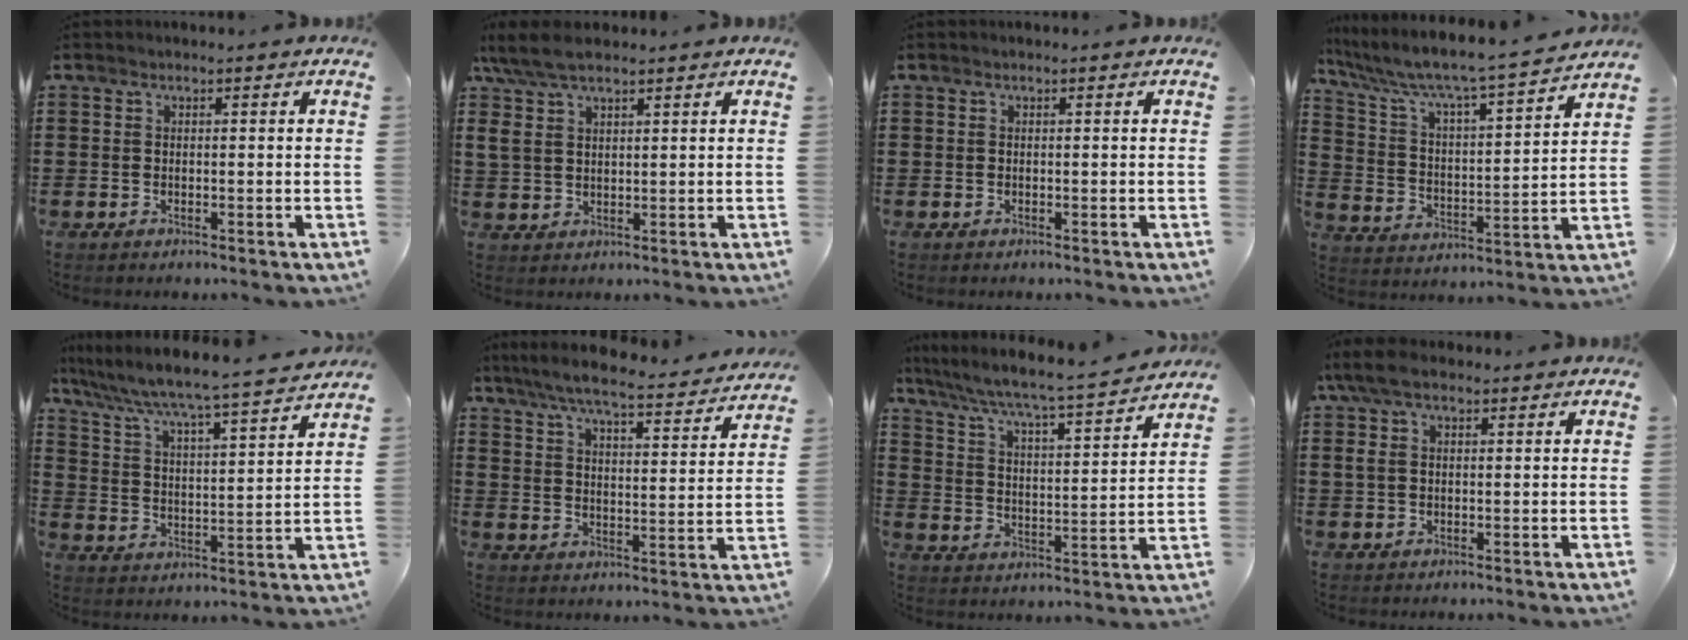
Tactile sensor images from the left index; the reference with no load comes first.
{"total": 6.8, "force": [4.4, 2.9, 4.3], "torque": [-0.108, 0.003, 0.080]}
{"total": 0.0}
{"total": 5.9, "force": [5.2, 0.3, 2.7], "torque": [-0.080, -0.046, 0.077]}
{"total": 4.7, "force": [4.2, -0.4, 2.0], "torque": [-0.063, -0.040, 0.059]}
{"total": 6.5, "force": [5.9, -0.1, 2.8], "torque": [-0.080, -0.041, 0.096]}
{"total": 5.1, "force": [4.6, -0.3, 2.4], "torque": [-0.069, -0.039, 0.066]}
{"total": 5.4, "force": [2.3, 2.6, 4.2], "torque": [-0.101, 0.007, 0.037]}